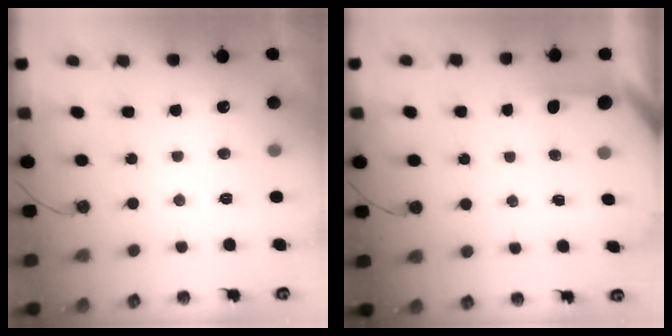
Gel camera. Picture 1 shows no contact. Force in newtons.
{"total": 1.4, "press": 1.4, "slide": 0.2}